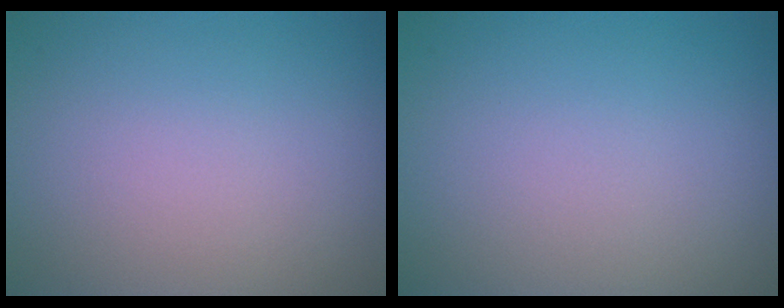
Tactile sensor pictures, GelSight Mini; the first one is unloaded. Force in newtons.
{"total": 0.0}